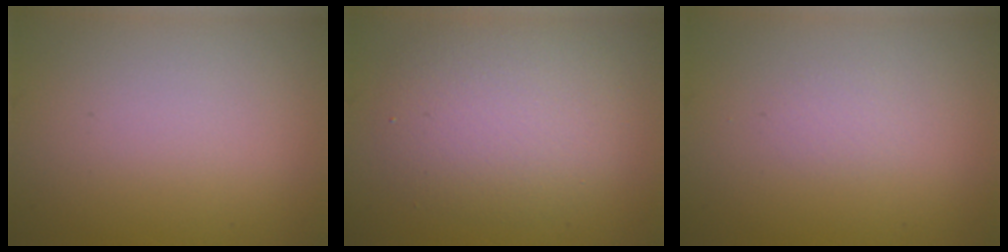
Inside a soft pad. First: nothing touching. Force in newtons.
{"total": 4.8, "press": 4.8, "slide": 0.2}
{"total": 0.6, "press": 0.6, "slide": 0.0}